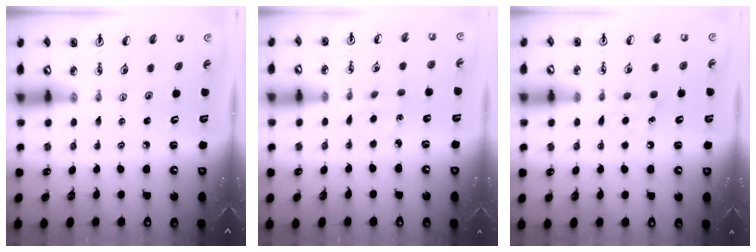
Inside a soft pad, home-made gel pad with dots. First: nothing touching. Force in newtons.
{"total": 2.7, "press": 2.6, "slide": 0.3}
{"total": 8.6, "press": 8.6, "slide": 0.9}